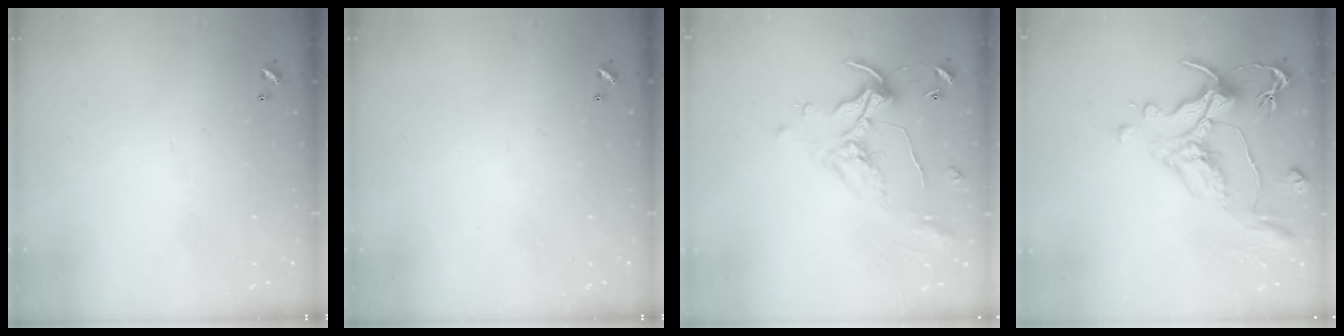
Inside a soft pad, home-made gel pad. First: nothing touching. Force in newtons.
{"total": 0.0}
{"total": 1.1, "press": 0.8, "slide": 0.8}
{"total": 2.4, "press": 2.0, "slide": 1.4}